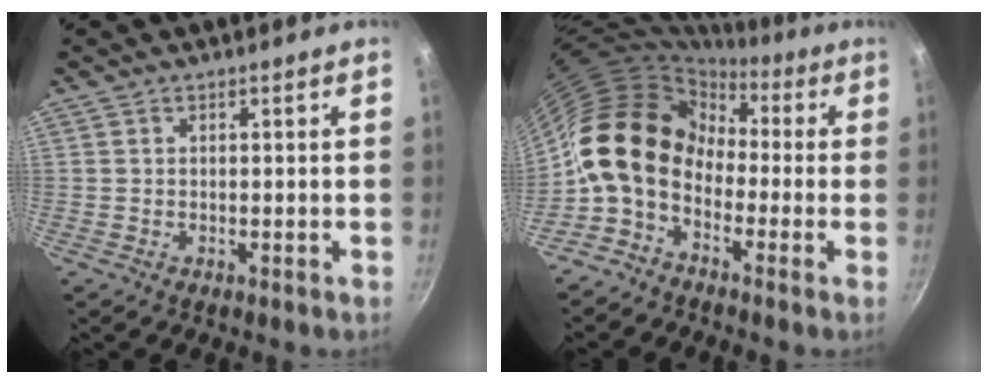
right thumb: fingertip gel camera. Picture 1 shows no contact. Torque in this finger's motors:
{"motor_torque": [2.40, 2.61, 1.97, -0.81, 0.37]}